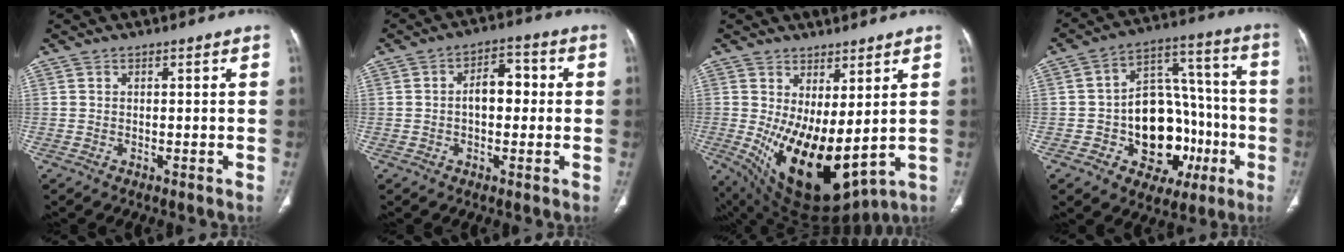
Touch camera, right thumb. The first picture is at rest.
{"total": 6.6, "force": [0.1, 4.1, 5.2], "torque": [-0.057, 0.024, -0.006]}
{"total": 15.8, "force": [0.5, 7.1, 14.1], "torque": [-0.238, -0.036, 0.041]}
{"total": 19.9, "force": [-5.2, 13.9, 13.3], "torque": [-0.134, 0.051, -0.063]}